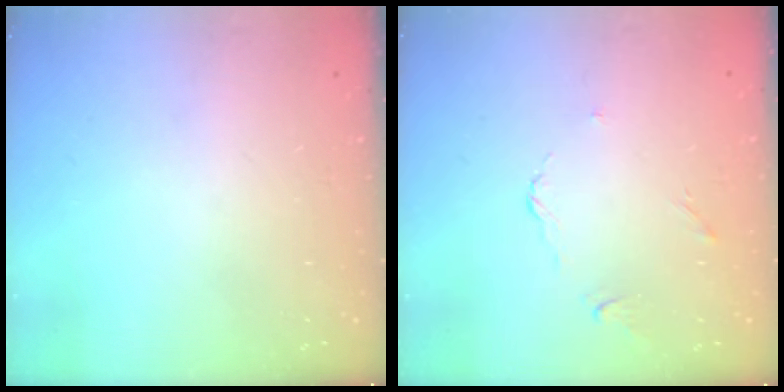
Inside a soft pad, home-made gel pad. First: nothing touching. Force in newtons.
{"total": 3.4, "press": 3.3, "slide": 0.6}